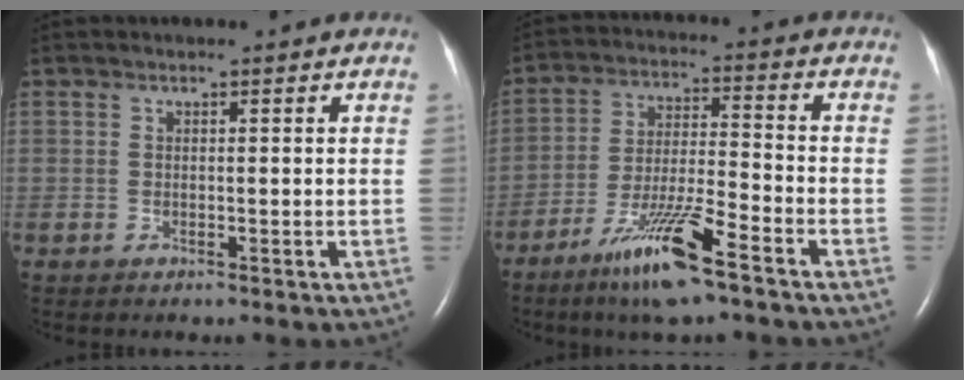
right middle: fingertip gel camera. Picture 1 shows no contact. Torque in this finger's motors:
{"motor_torque": [1.32, -0.82, 0.29, 0.18]}